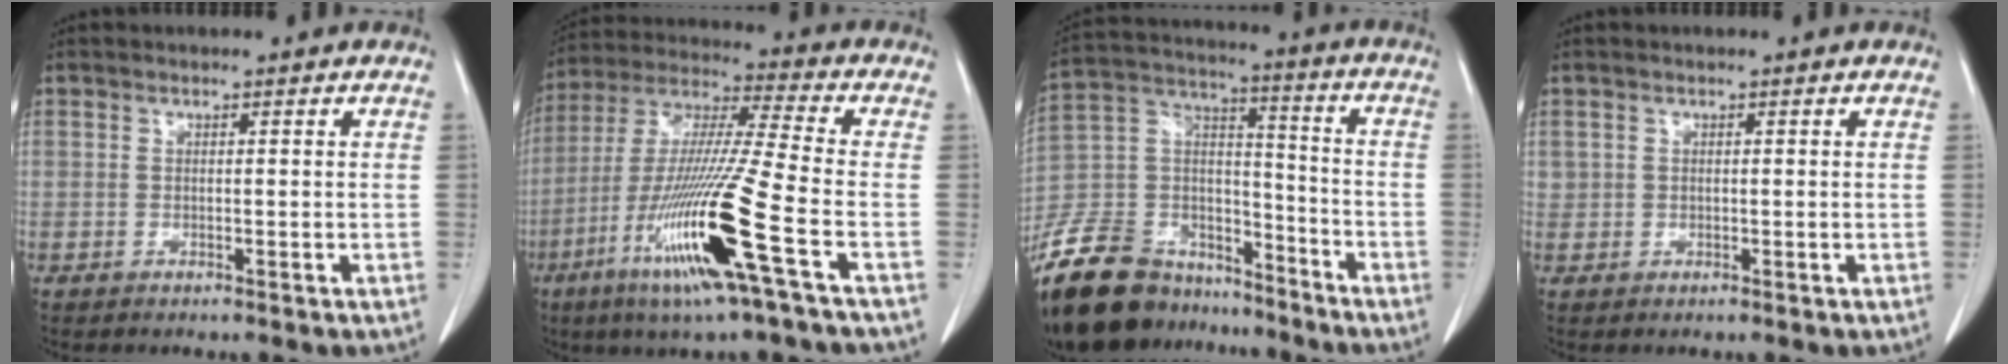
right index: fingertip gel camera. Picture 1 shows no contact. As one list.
[{"total": 18.3, "force": [-7.4, -0.9, 16.7], "torque": [-0.354, -0.032, -0.146]}, {"total": 21.1, "force": [-17.0, 9.8, 7.7], "torque": [-0.189, 0.026, -0.297]}, {"total": 0.6, "force": [0.1, 0.6, 0.1], "torque": [0.008, 0.005, 0.001]}]